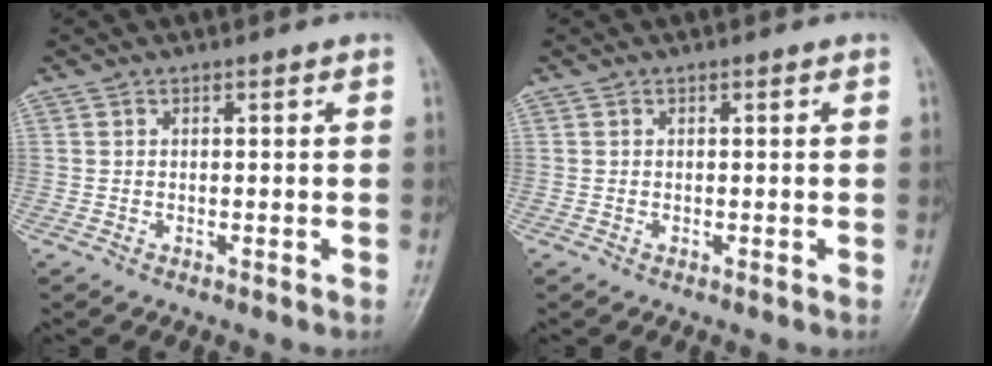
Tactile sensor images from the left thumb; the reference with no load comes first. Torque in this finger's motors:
{"motor_torque": [-0.06, -0.02, 0.09, 0.04, 0.00]}